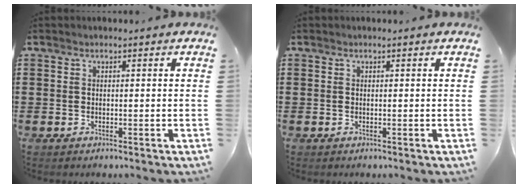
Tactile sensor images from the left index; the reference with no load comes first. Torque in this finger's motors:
{"motor_torque": [0.51, 0.53, -0.04, 0.01]}